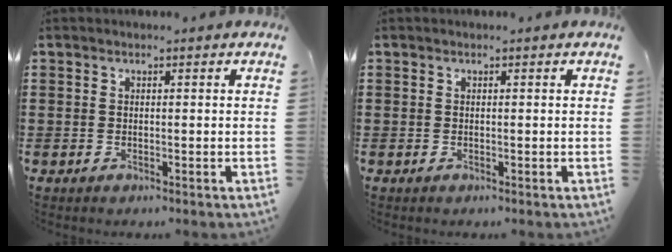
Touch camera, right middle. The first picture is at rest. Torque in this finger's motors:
{"motor_torque": [-0.23, -0.23, 0.00, -0.01]}